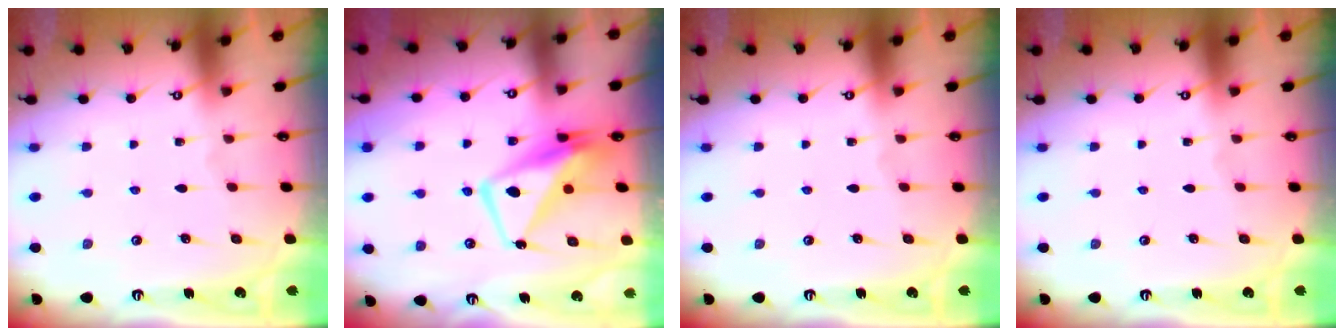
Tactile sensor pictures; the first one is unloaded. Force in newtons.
{"total": 9.3, "press": 9.2, "slide": 1.5}
{"total": 0.0}
{"total": 0.0}